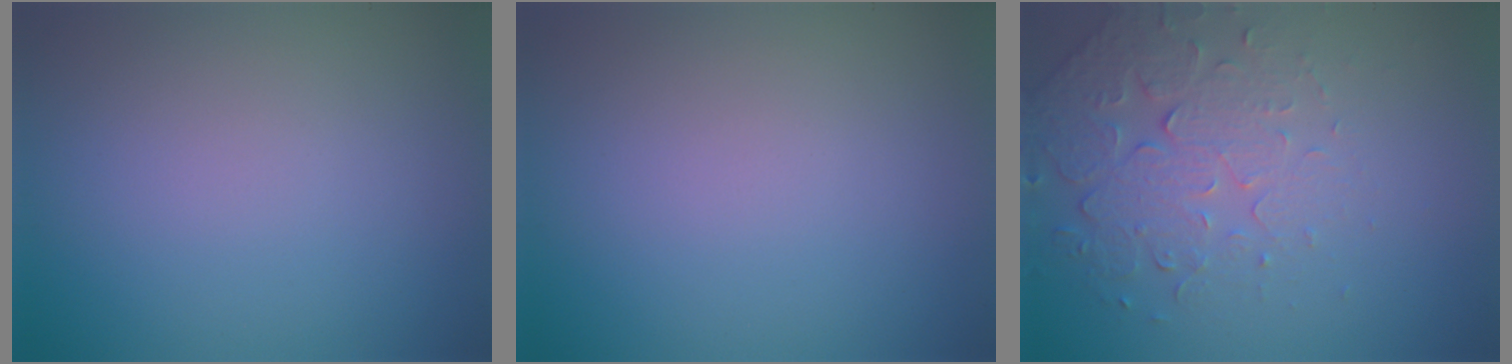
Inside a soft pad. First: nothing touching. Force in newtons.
{"total": 0.0}
{"total": 5.2, "press": 3.7, "slide": 3.6}